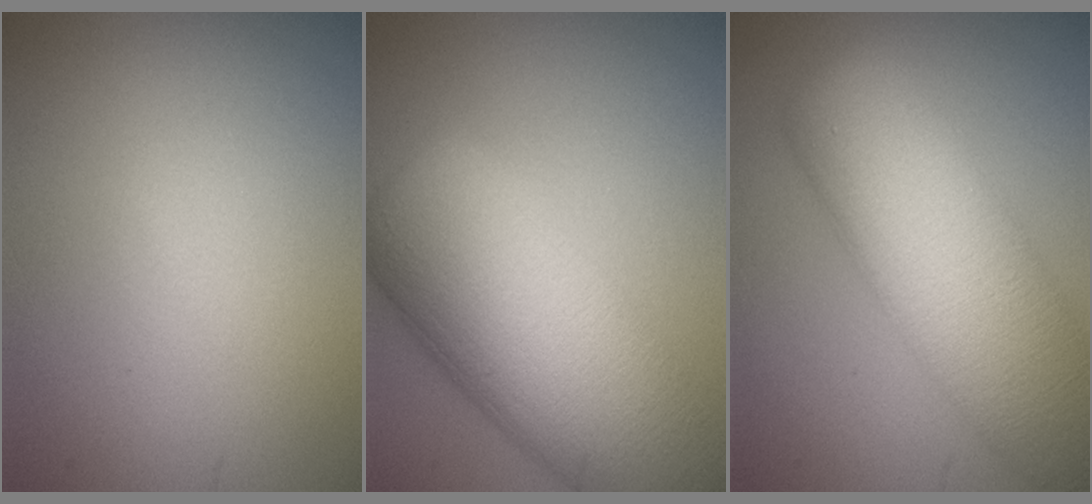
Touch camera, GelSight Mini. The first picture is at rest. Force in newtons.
{"total": 13.0, "press": 13.0, "slide": 0.7}
{"total": 10.8, "press": 10.8, "slide": 0.5}